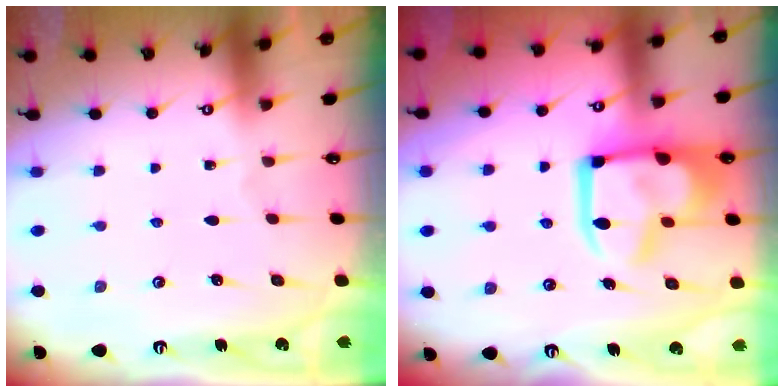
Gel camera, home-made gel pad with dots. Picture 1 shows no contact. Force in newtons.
{"total": 17.6, "press": 17.5, "slide": 1.9}